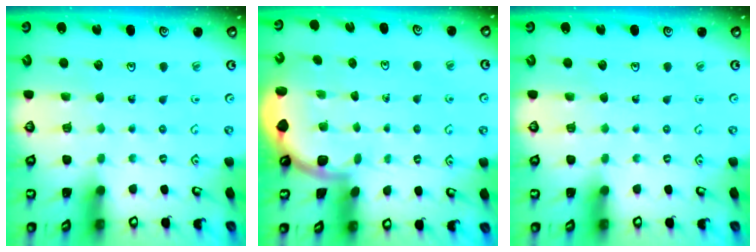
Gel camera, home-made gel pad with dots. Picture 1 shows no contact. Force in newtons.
{"total": 1.7, "press": 1.7, "slide": 0.1}
{"total": 0.0}